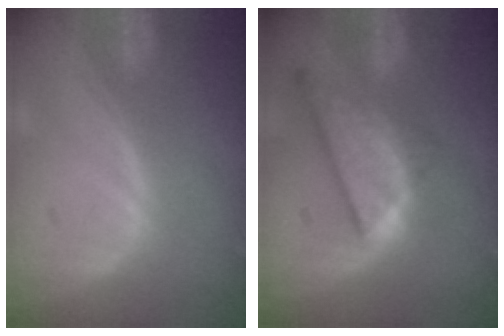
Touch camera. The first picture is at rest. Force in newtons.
{"total": 8.6, "press": 7.3, "slide": 4.5}